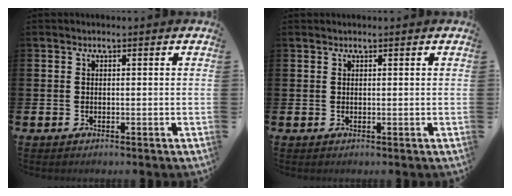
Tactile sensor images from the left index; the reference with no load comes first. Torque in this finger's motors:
{"motor_torque": [0.89, -1.07, 0.11, 0.00]}